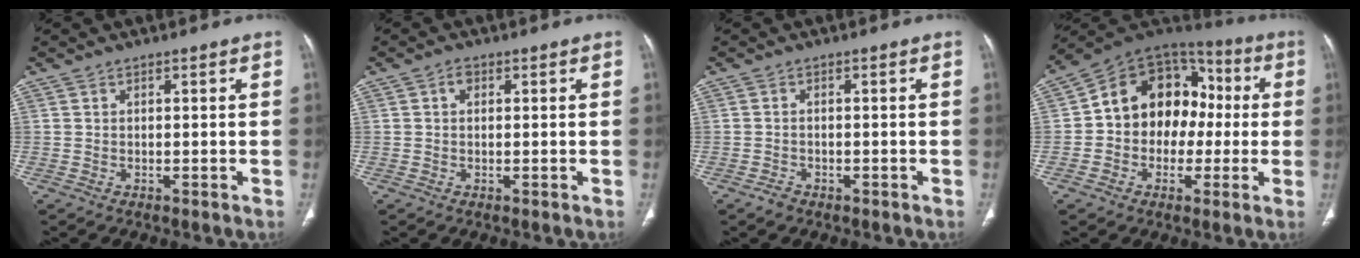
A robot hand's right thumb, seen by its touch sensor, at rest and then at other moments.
{"total": 1.5, "force": [0.3, 1.0, 1.0], "torque": [-0.012, 0.001, 0.004]}
{"total": 1.6, "force": [-1.1, 1.1, 0.5], "torque": [-0.010, 0.005, -0.019]}
{"total": 17.0, "force": [-0.3, 13.4, 10.5], "torque": [-0.114, 0.052, -0.014]}